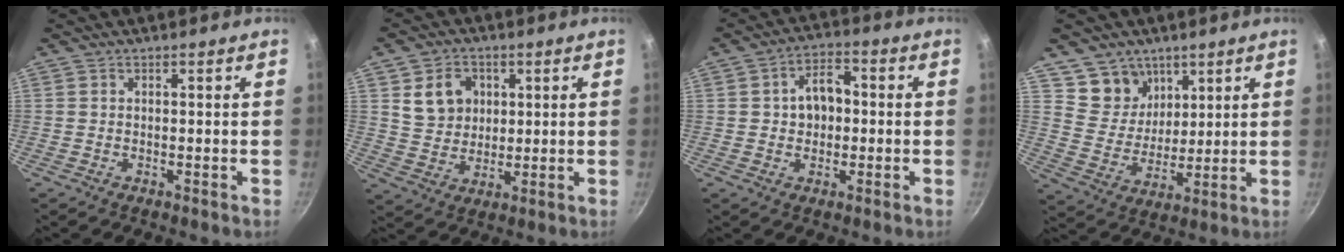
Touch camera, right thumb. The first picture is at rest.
{"total": 8.8, "force": [2.7, 7.3, 4.1], "torque": [-0.045, -0.006, 0.050]}
{"total": 7.4, "force": [0.3, 5.3, 5.1], "torque": [-0.044, 0.017, -0.001]}
{"total": 9.3, "force": [5.8, 7.1, 2.0], "torque": [0.001, -0.043, 0.111]}